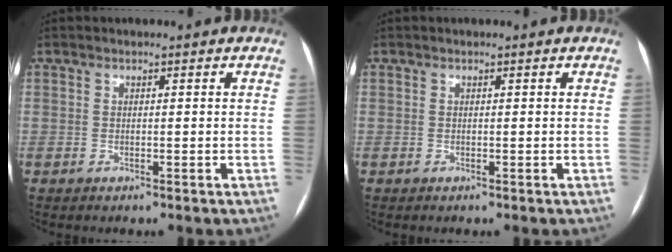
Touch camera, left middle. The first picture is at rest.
{"total": 0.0}